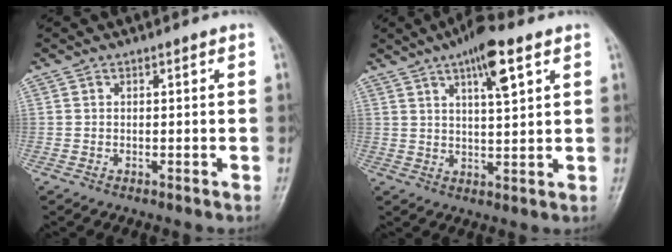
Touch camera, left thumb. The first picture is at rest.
{"total": 8.9, "force": [4.6, 2.2, 7.2], "torque": [-0.113, -0.013, 0.074]}